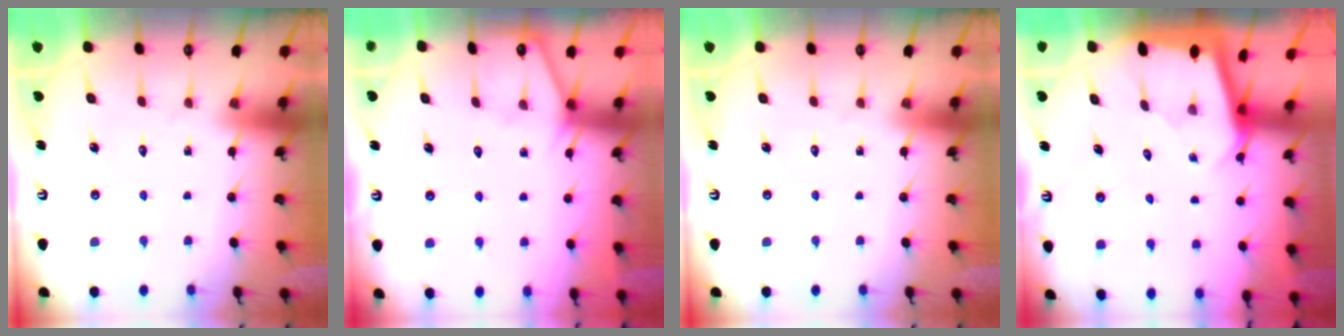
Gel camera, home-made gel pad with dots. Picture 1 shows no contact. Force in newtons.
{"total": 2.4, "press": 2.3, "slide": 0.4}
{"total": 0.0}
{"total": 2.1, "press": 2.1, "slide": 0.2}